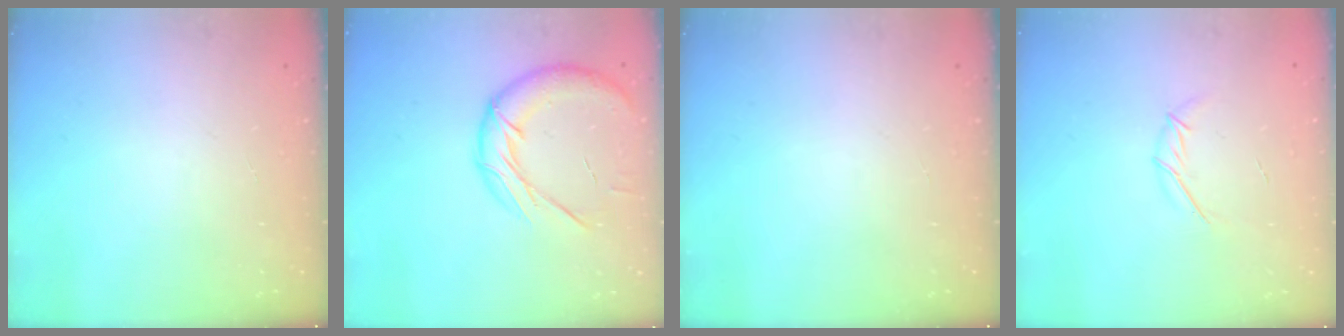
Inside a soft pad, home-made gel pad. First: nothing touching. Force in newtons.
{"total": 15.5, "press": 15.3, "slide": 2.4}
{"total": 0.0}
{"total": 5.4, "press": 5.3, "slide": 1.1}